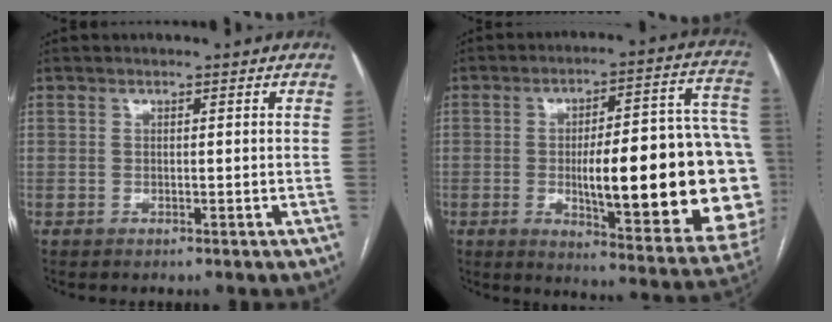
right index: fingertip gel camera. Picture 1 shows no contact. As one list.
[{"total": 28.9, "force": [-3.0, 5.3, 28.2], "torque": [-0.296, 0.017, -0.034]}]